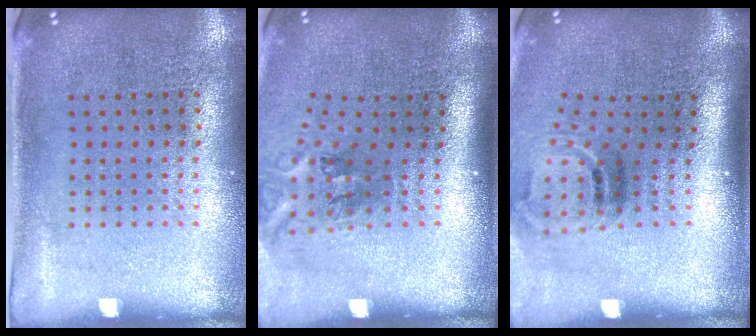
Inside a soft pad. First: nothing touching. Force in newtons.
{"total": 2.1, "press": 1.3, "slide": 1.6}
{"total": 2.0, "press": 1.2, "slide": 1.6}